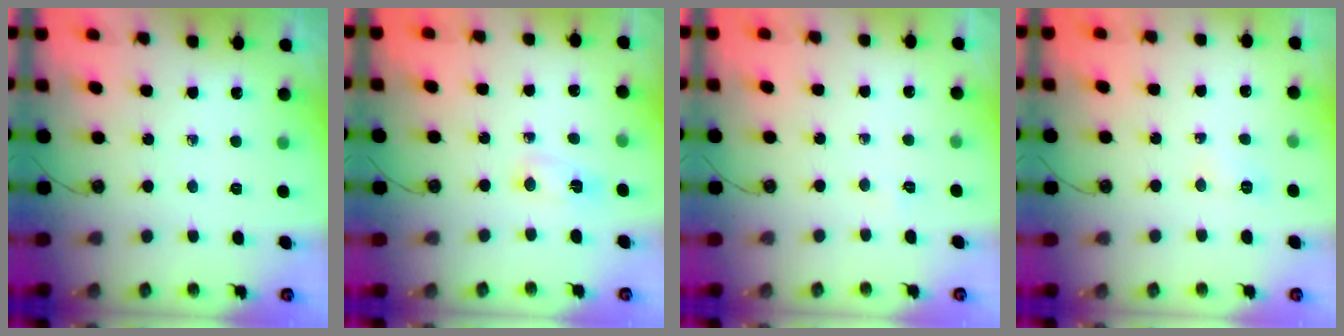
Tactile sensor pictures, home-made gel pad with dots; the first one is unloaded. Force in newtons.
{"total": 2.6, "press": 2.3, "slide": 1.1}
{"total": 2.1, "press": 1.6, "slide": 1.4}
{"total": 9.1, "press": 5.0, "slide": 7.5}